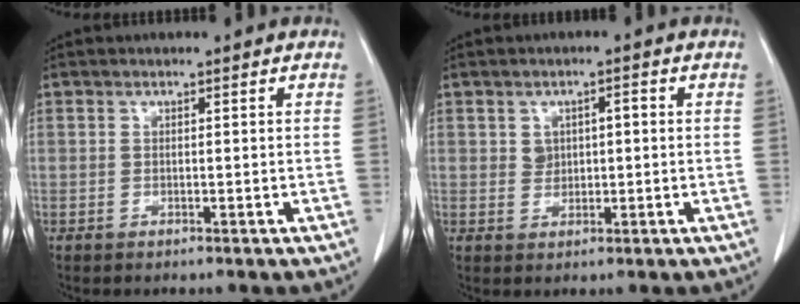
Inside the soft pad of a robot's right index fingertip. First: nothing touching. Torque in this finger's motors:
{"motor_torque": [-0.13, 0.03, 0.00, 0.00]}